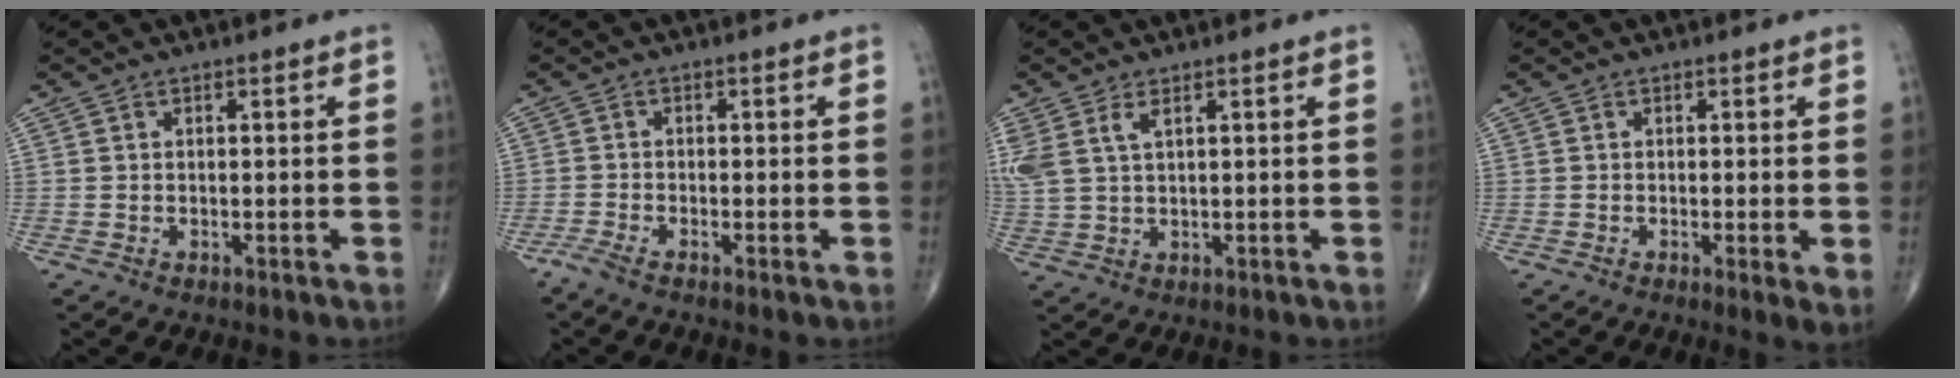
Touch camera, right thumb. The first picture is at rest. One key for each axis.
{"total": 2.3, "fx": -1.6, "fy": 0.2, "fz": 1.7, "tx": -0.044, "ty": 0.000, "tz": -0.041}
{"total": 5.9, "fx": 2.7, "fy": 2.6, "fz": 4.5, "tx": -0.121, "ty": 0.003, "tz": 0.064}
{"total": 2.5, "fx": -0.2, "fy": 0.4, "fz": 2.5, "tx": -0.042, "ty": -0.010, "tz": -0.010}